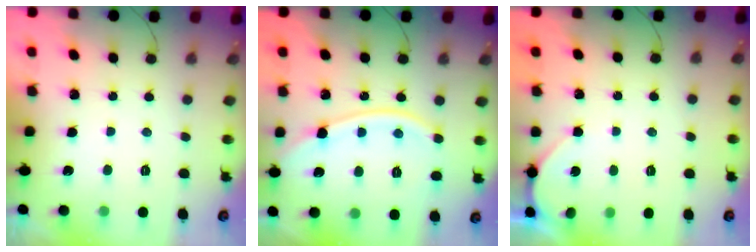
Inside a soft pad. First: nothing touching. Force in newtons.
{"total": 10.1, "press": 10.1, "slide": 0.9}
{"total": 1.8, "press": 1.8, "slide": 0.2}